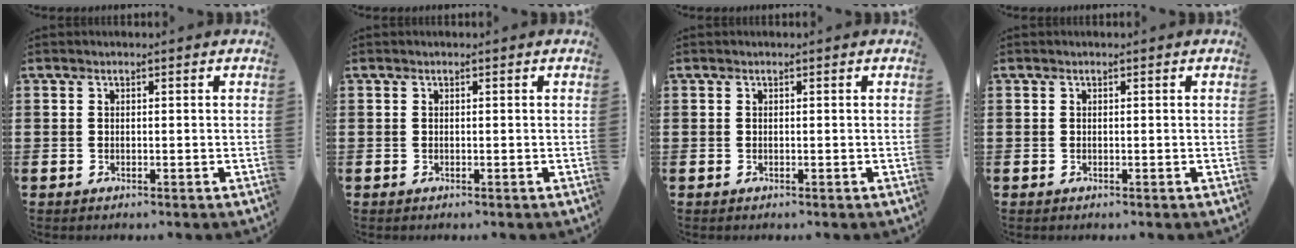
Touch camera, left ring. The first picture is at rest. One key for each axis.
{"total": 0.0}
{"total": 0.0}
{"total": 0.0}